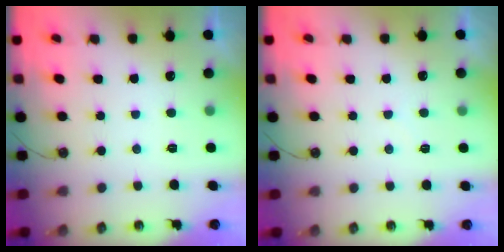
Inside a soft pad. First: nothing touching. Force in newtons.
{"total": 3.9, "press": 3.8, "slide": 0.5}